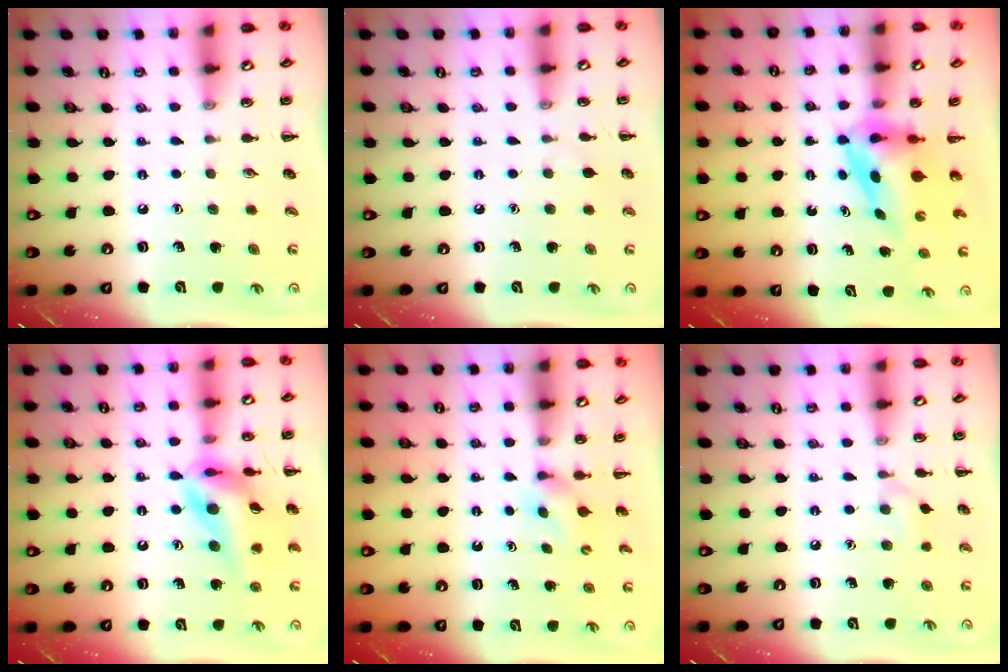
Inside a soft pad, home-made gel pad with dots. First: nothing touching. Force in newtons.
{"total": 3.7, "press": 3.3, "slide": 1.6}
{"total": 4.0, "press": 3.9, "slide": 0.7}
{"total": 15.1, "press": 14.7, "slide": 3.7}
{"total": 4.2, "press": 4.0, "slide": 1.0}
{"total": 6.0, "press": 5.6, "slide": 2.0}